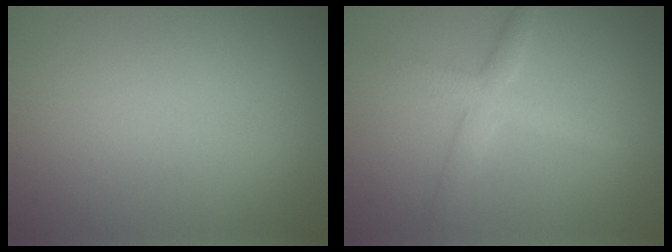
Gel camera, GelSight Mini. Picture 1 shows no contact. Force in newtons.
{"total": 2.8, "press": 2.8, "slide": 0.0}